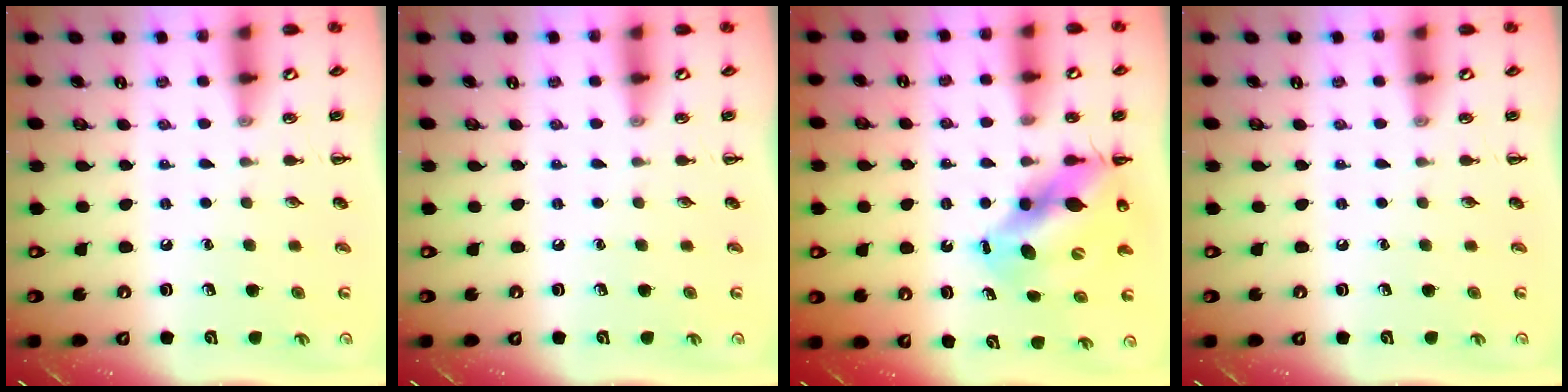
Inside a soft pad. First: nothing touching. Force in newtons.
{"total": 0.0}
{"total": 12.1, "press": 11.6, "slide": 3.3}
{"total": 0.0}